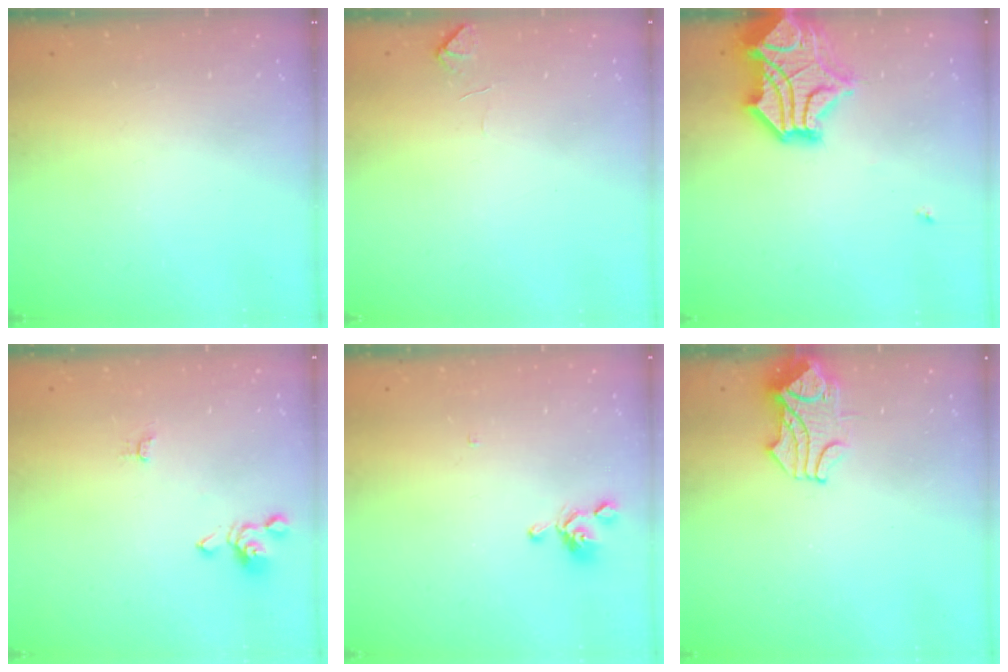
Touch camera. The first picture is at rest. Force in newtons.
{"total": 0.8, "press": 0.5, "slide": 0.6}
{"total": 11.9, "press": 11.6, "slide": 2.8}
{"total": 0.6, "press": 0.4, "slide": 0.4}
{"total": 0.8, "press": 0.7, "slide": 0.5}
{"total": 1.2, "press": 0.0, "slide": 1.2}